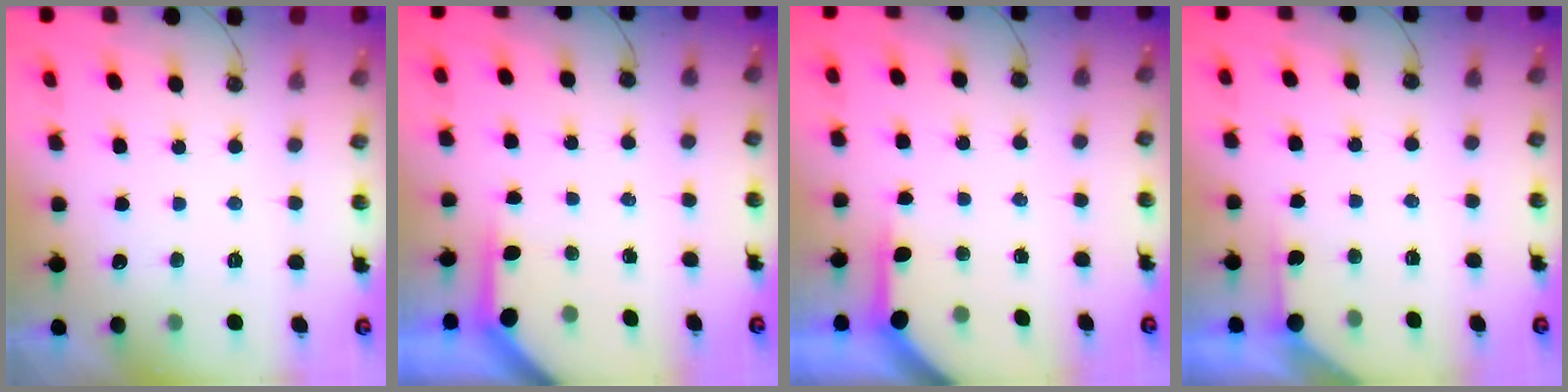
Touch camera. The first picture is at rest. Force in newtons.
{"total": 3.6, "press": 3.6, "slide": 0.3}
{"total": 3.9, "press": 3.9, "slide": 0.3}
{"total": 2.7, "press": 2.7, "slide": 0.3}